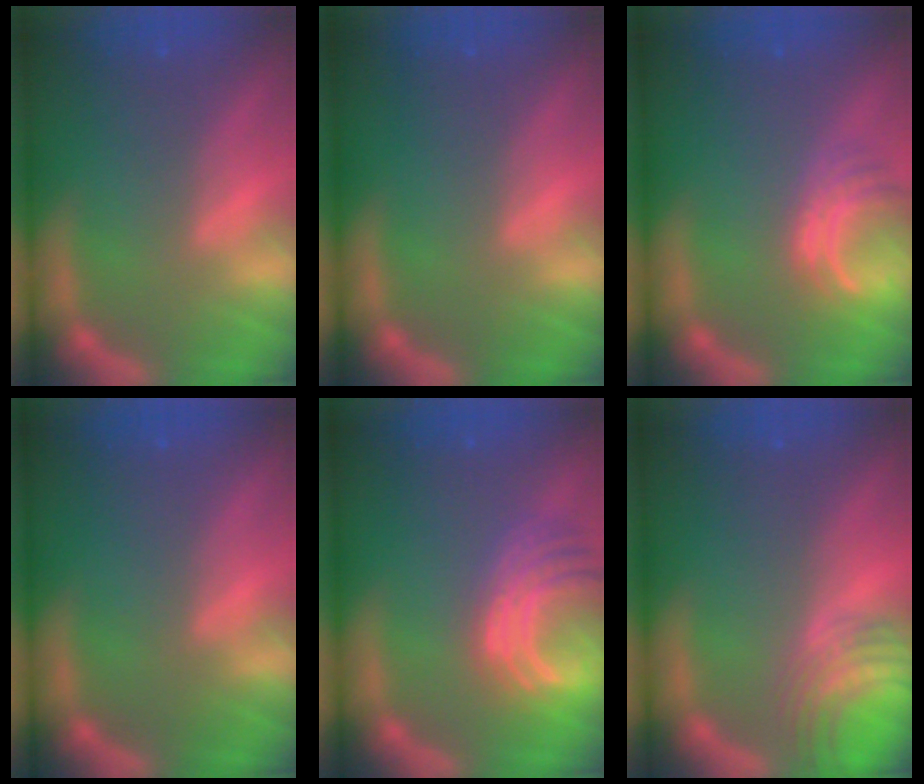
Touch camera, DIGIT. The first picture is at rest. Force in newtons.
{"total": 0.0}
{"total": 4.0}
{"total": 0.0}
{"total": 8.1}
{"total": 6.1}